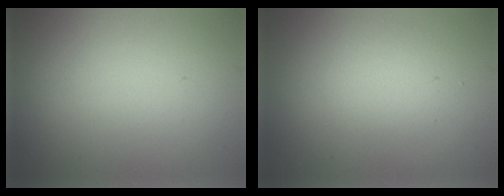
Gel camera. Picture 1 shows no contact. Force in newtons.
{"total": 2.0, "press": 2.0, "slide": 0.2}